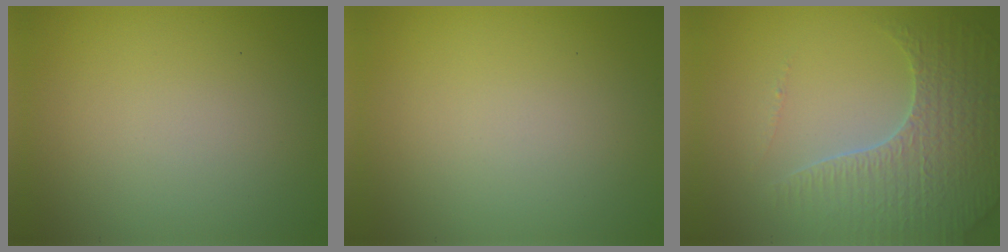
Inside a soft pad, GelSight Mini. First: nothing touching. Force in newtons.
{"total": 0.0}
{"total": 5.3, "press": 4.5, "slide": 2.8}